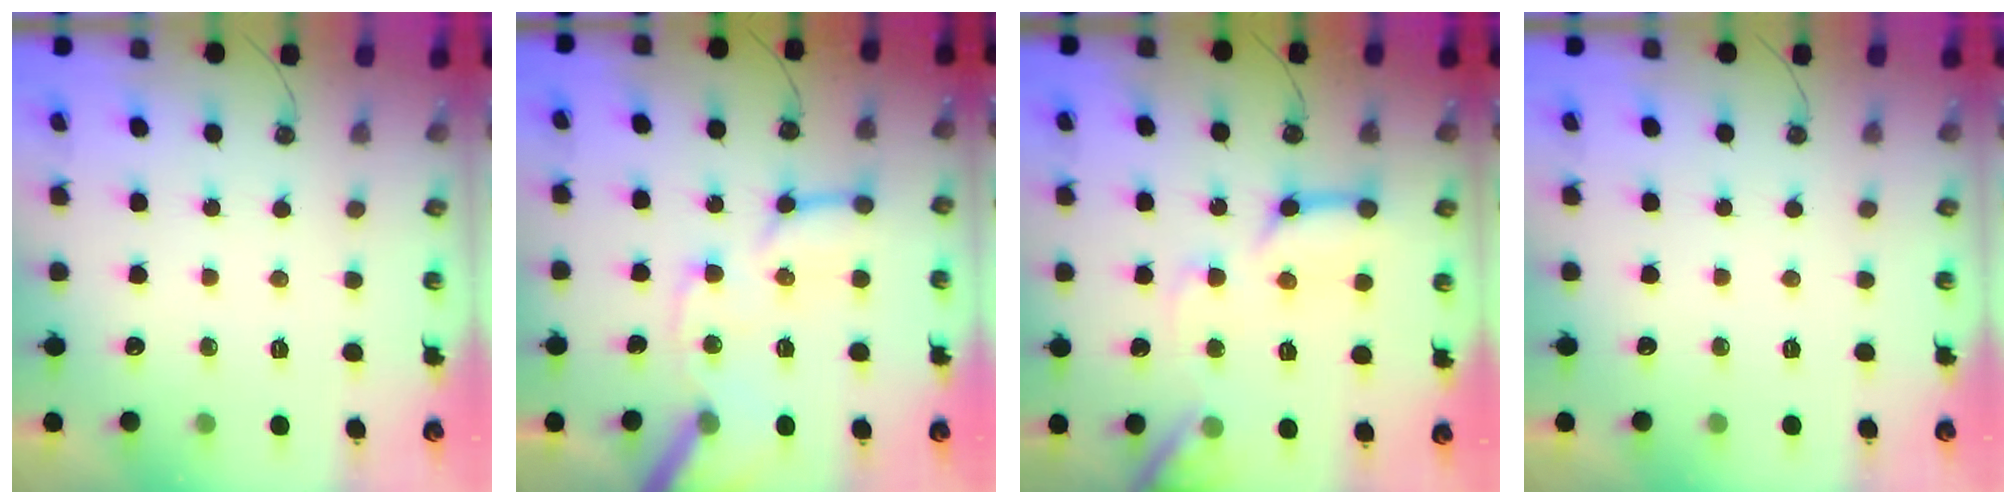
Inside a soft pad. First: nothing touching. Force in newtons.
{"total": 15.3, "press": 15.2, "slide": 1.5}
{"total": 14.6, "press": 14.5, "slide": 1.6}
{"total": 0.0}